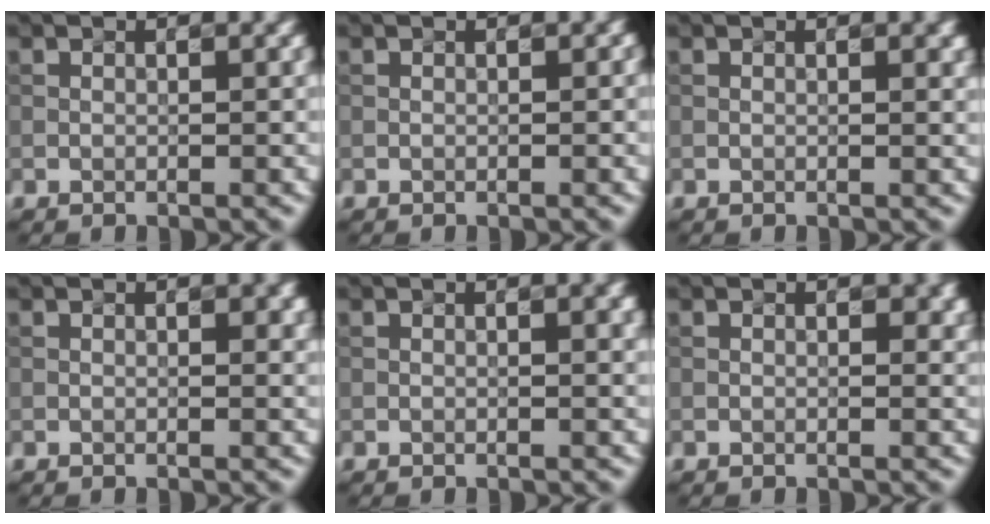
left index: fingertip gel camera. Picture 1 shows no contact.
{"total": 0.0}
{"total": 1.3, "force": [0.4, 0.5, 1.1], "torque": [-0.008, 0.003, 0.005]}
{"total": 1.4, "force": [0.4, 0.5, 1.3], "torque": [-0.010, 0.003, 0.010]}
{"total": 1.8, "force": [0.5, 0.6, 1.6], "torque": [-0.013, 0.005, 0.005]}
{"total": 1.4, "force": [0.4, 0.5, 1.2], "torque": [-0.012, 0.002, 0.014]}